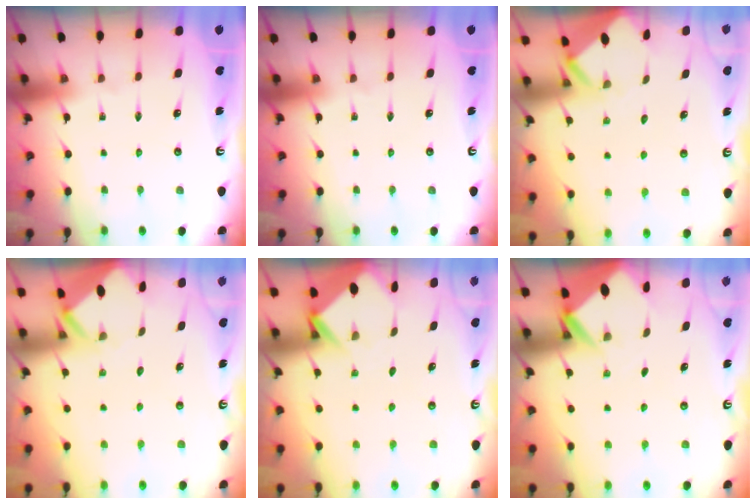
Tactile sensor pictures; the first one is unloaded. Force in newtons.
{"total": 0.0}
{"total": 2.9, "press": 2.9, "slide": 0.2}
{"total": 3.4, "press": 3.4, "slide": 0.2}
{"total": 4.0, "press": 4.0, "slide": 0.1}
{"total": 2.6, "press": 2.6, "slide": 0.1}